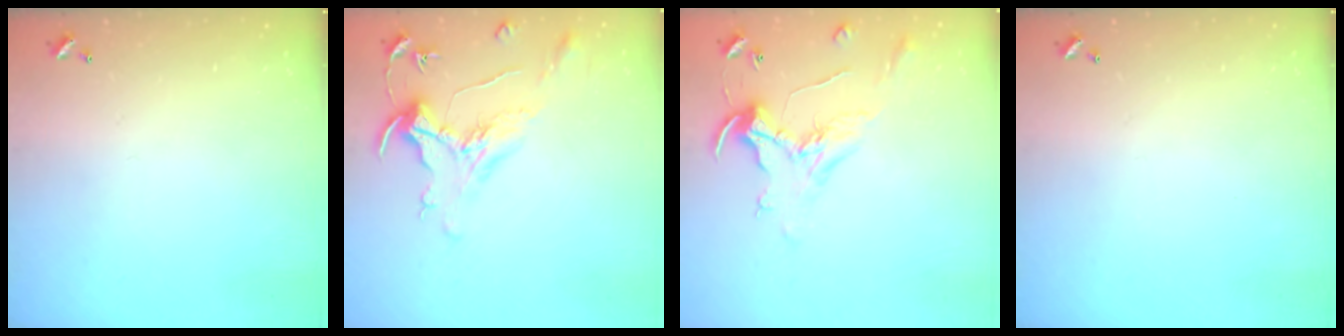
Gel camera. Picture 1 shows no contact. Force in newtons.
{"total": 1.6, "press": 1.4, "slide": 0.7}
{"total": 0.8, "press": 0.5, "slide": 0.6}
{"total": 0.0}